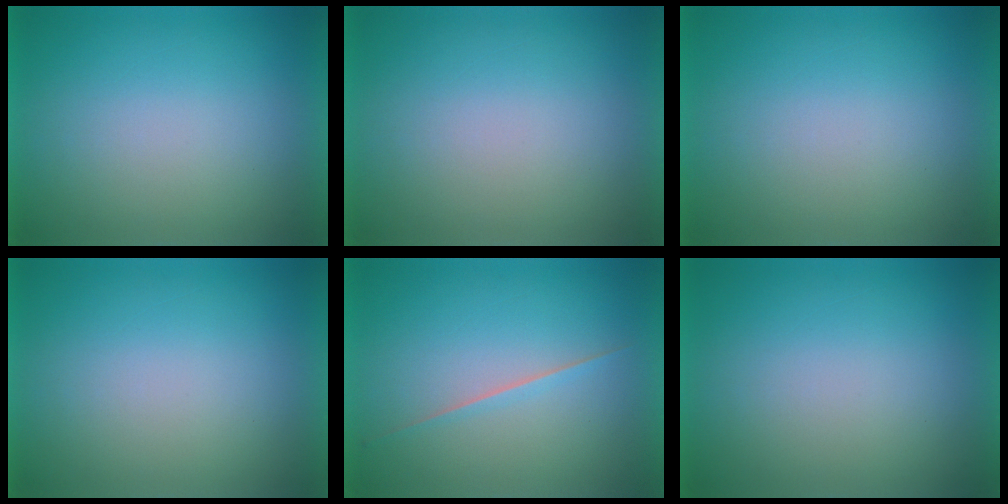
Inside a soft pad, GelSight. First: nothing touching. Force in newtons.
{"total": 1.3}
{"total": 1.3}
{"total": 1.3}
{"total": 1.8}
{"total": 0.0}